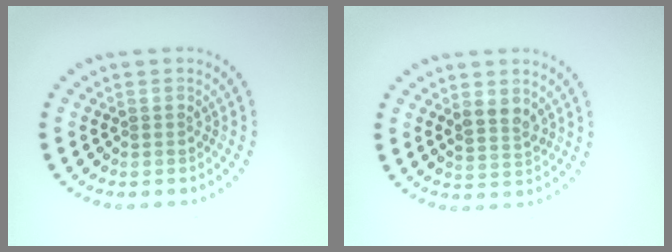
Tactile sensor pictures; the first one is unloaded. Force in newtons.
{"total": 2.0, "press": 1.9, "slide": 0.7}